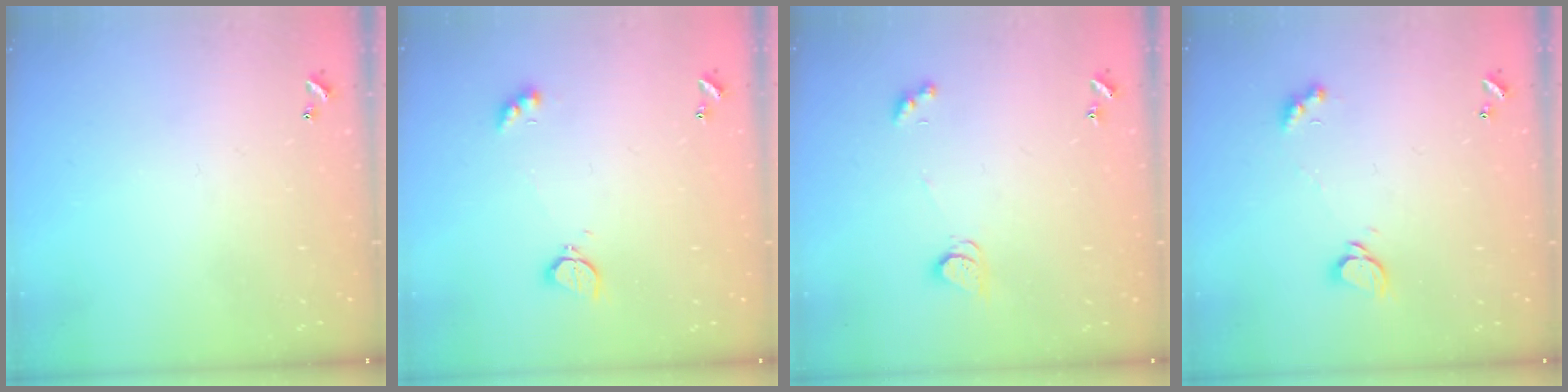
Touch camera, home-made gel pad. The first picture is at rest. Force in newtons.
{"total": 2.8, "press": 2.7, "slide": 0.6}
{"total": 2.5, "press": 2.4, "slide": 0.3}
{"total": 2.1, "press": 2.1, "slide": 0.3}